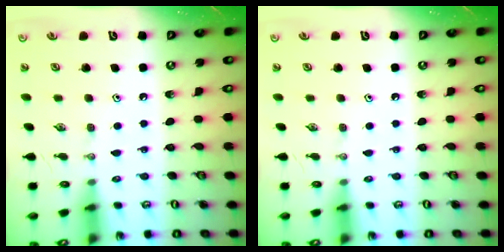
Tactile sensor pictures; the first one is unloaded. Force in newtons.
{"total": 0.0}